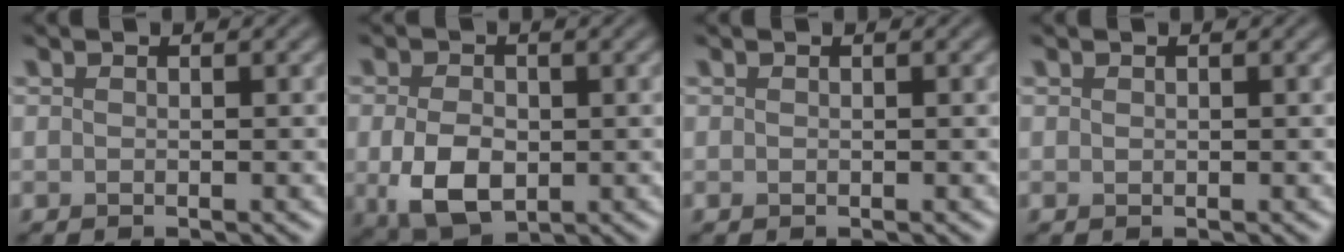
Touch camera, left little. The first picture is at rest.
{"total": 5.4, "force": [-0.9, 3.6, 4.0], "torque": [-0.085, -0.013, -0.013]}
{"total": 0.0}
{"total": 0.0}